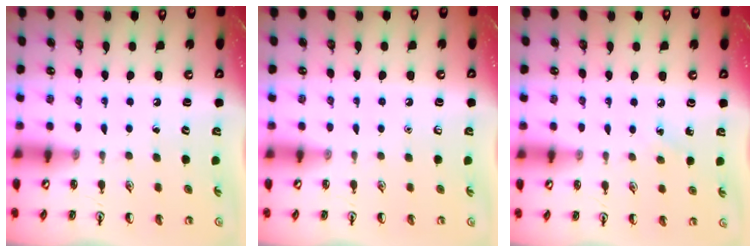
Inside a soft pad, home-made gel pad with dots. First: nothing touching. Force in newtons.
{"total": 0.0}
{"total": 3.9, "press": 3.7, "slide": 1.4}